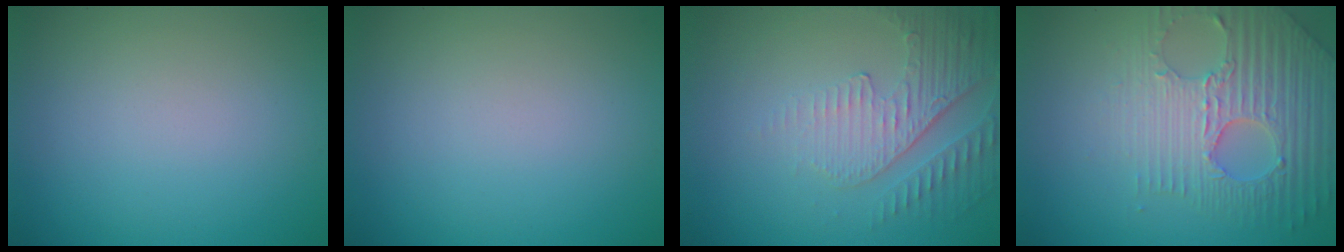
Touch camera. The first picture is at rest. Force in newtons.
{"total": 0.0}
{"total": 5.0, "press": 3.2, "slide": 3.8}
{"total": 6.4, "press": 5.0, "slide": 3.9}